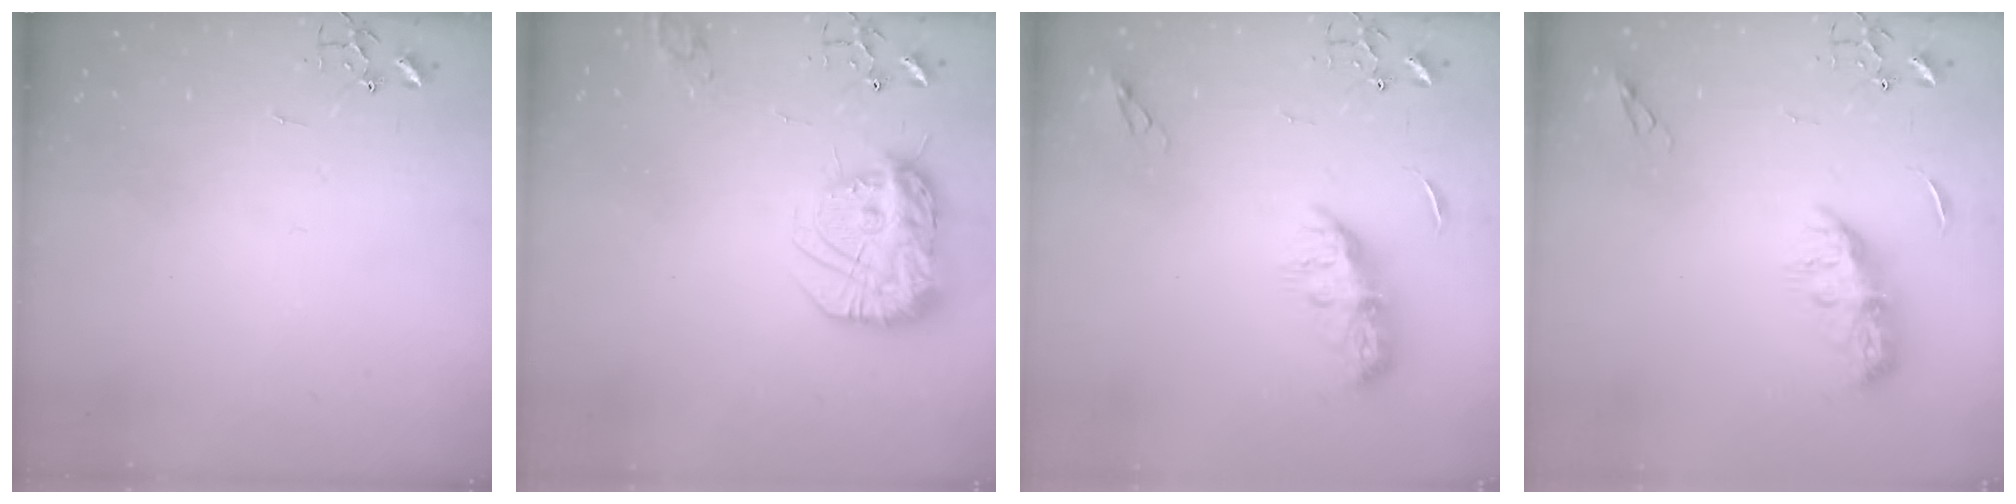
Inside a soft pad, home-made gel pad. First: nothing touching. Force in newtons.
{"total": 19.1, "press": 19.1, "slide": 1.1}
{"total": 9.8, "press": 9.8, "slide": 0.5}
{"total": 9.8, "press": 9.8, "slide": 0.5}